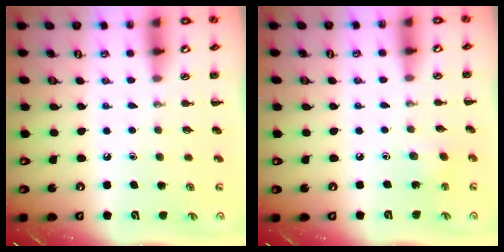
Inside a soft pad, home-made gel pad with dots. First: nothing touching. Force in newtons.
{"total": 2.4, "press": 2.3, "slide": 0.7}